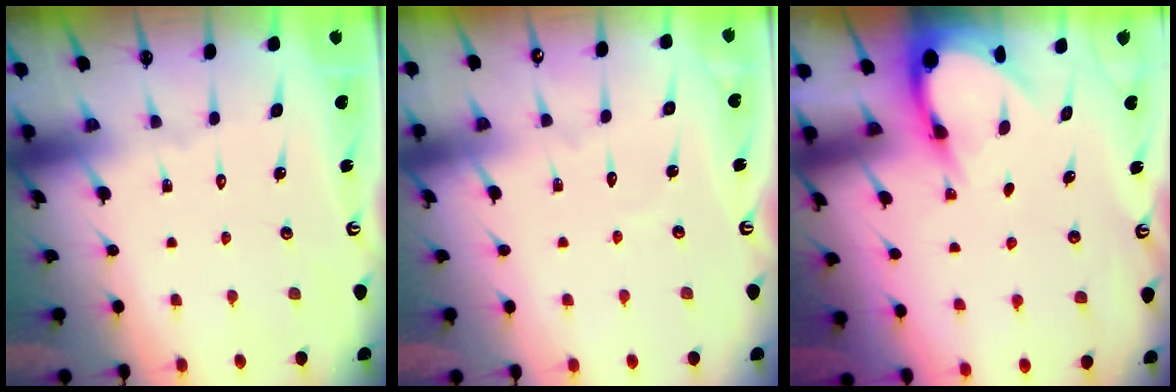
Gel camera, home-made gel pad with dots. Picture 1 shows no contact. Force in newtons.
{"total": 2.7, "press": 2.7, "slide": 0.2}
{"total": 3.6, "press": 3.6, "slide": 0.3}